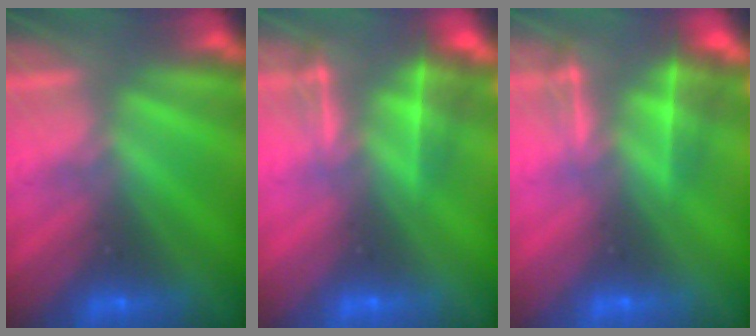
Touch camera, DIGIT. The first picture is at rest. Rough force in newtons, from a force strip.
{"total": 4.6}
{"total": 4.6}